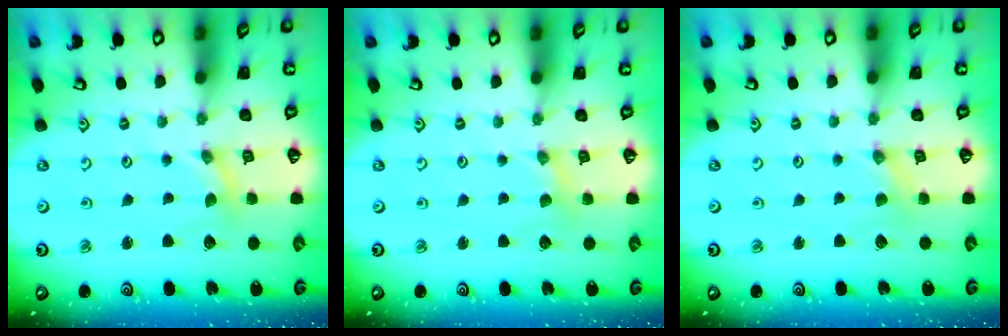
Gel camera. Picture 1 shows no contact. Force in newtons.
{"total": 2.3, "press": 2.3, "slide": 0.2}
{"total": 1.8, "press": 1.8, "slide": 0.3}